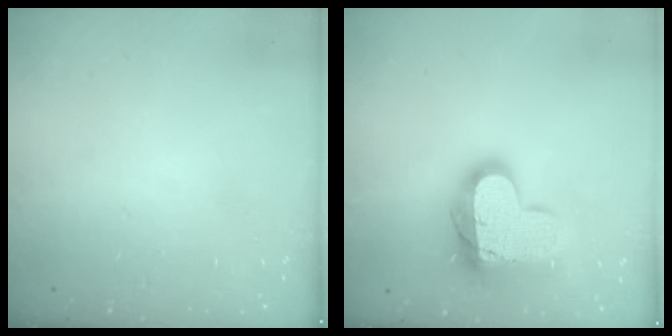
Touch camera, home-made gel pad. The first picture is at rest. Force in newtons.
{"total": 17.8, "press": 17.8, "slide": 1.3}